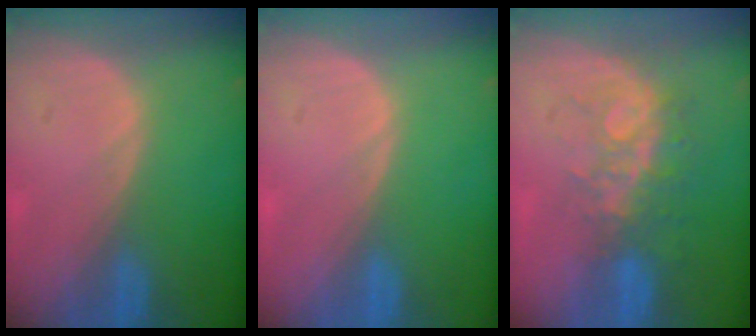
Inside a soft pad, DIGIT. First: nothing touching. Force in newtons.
{"total": 0.0}
{"total": 8.4, "press": 7.0, "slide": 4.5}